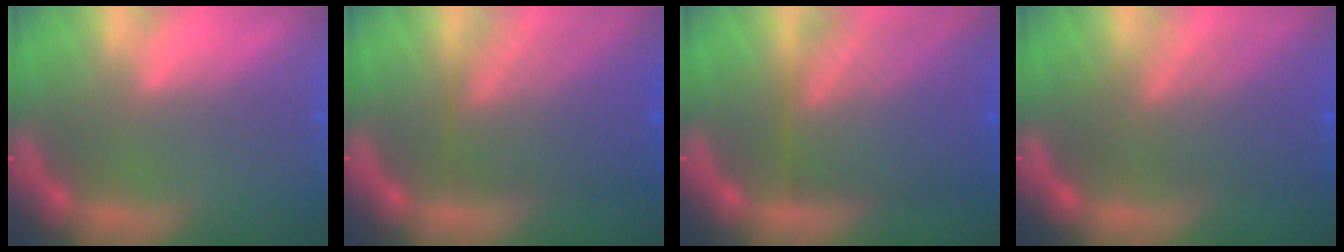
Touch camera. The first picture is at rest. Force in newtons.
{"total": 8.0}
{"total": 10.0}
{"total": 7.1}